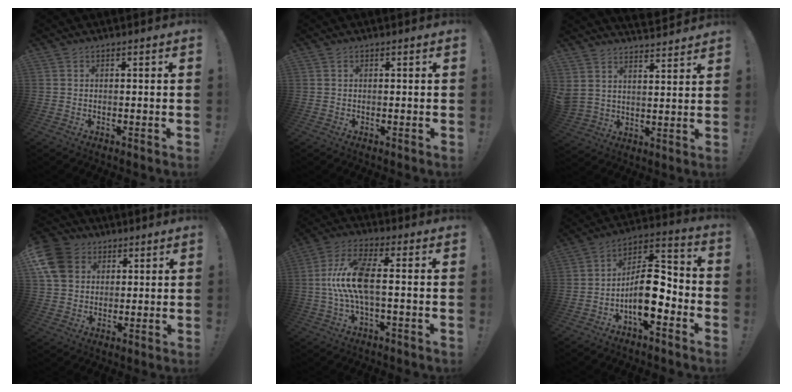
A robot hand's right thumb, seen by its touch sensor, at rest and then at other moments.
{"total": 0.0}
{"total": 6.0, "force": [4.8, 3.5, 1.1], "torque": [-0.021, -0.043, 0.095]}
{"total": 14.0, "force": [4.4, 11.8, 6.3], "torque": [-0.092, -0.010, 0.095]}
{"total": 12.8, "force": [0.0, 4.1, 12.1], "torque": [-0.247, -0.007, -0.006]}
{"total": 13.8, "force": [-4.3, 6.1, 11.6], "torque": [-0.191, 0.019, -0.069]}